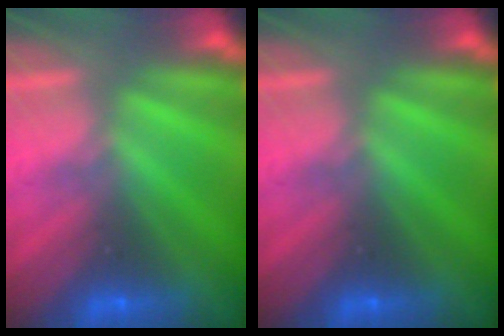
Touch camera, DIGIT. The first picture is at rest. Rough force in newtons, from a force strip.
{"total": 0.0}